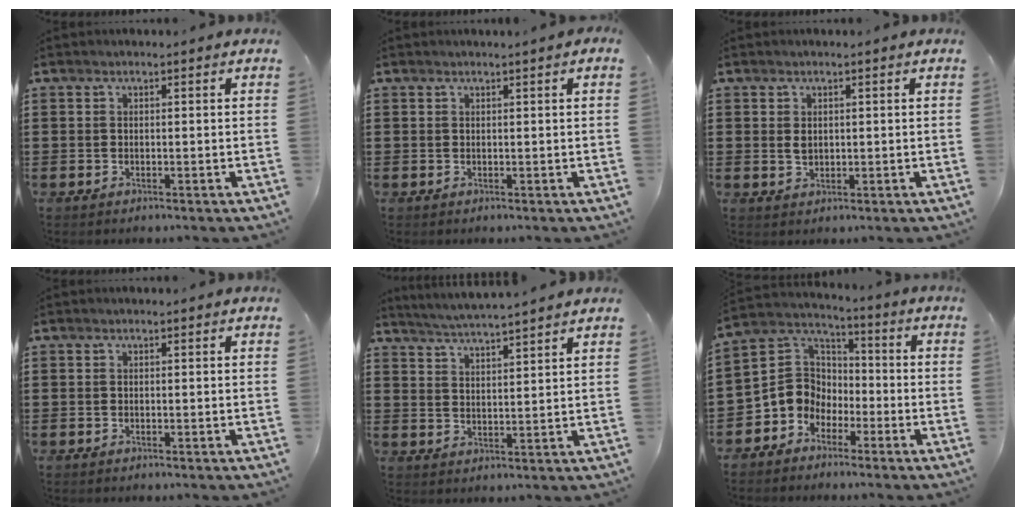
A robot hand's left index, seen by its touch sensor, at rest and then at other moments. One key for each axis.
{"total": 0.6, "fx": 0.4, "fy": -0.2, "fz": 0.4, "tx": -0.005, "ty": -0.002, "tz": 0.007}
{"total": 1.4, "fx": 0.2, "fy": 1.0, "fz": 1.0, "tx": -0.022, "ty": 0.006, "tz": 0.004}
{"total": 0.0}
{"total": 4.0, "fx": 3.8, "fy": -0.9, "fz": 0.7, "tx": -0.029, "ty": -0.026, "tz": 0.066}
{"total": 7.1, "fx": -2.7, "fy": 6.3, "fz": 1.9, "tx": -0.079, "ty": 0.001, "tz": -0.059}